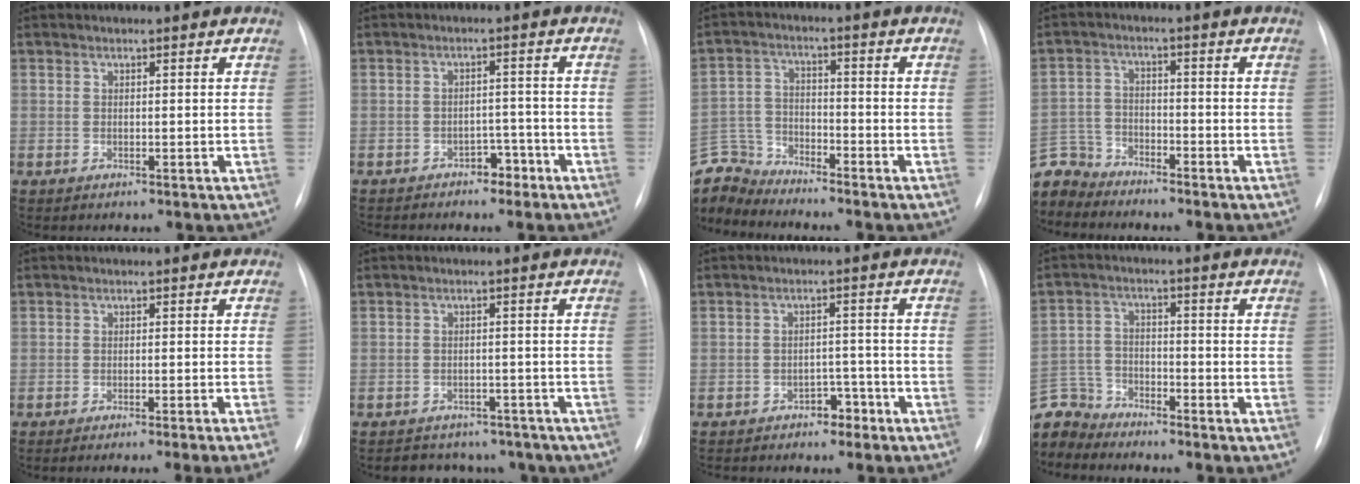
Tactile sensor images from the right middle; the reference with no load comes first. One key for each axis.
{"total": 4.1, "fx": -3.1, "fy": 2.2, "fz": 1.5, "tx": -0.019, "ty": 0.015, "tz": -0.039}
{"total": 8.3, "fx": -8.3, "fy": 0.7, "fz": -0.6, "tx": 0.006, "ty": 0.014, "tz": -0.165}
{"total": 7.4, "fx": -7.1, "fy": 2.0, "fz": -0.5, "tx": 0.009, "ty": 0.007, "tz": -0.144}
{"total": 8.6, "fx": -7.2, "fy": -2.0, "fz": 4.2, "tx": -0.017, "ty": -0.015, "tz": -0.094}
{"total": 10.1, "fx": -8.4, "fy": 5.2, "fz": 1.8, "tx": -0.020, "ty": 0.017, "tz": -0.091}
{"total": 4.4, "fx": -3.4, "fy": 2.4, "fz": 1.5, "tx": -0.020, "ty": 0.016, "tz": -0.046}
{"total": 8.4, "fx": -8.0, "fy": 2.4, "fz": -0.3, "tx": -0.001, "ty": 0.011, "tz": -0.161}